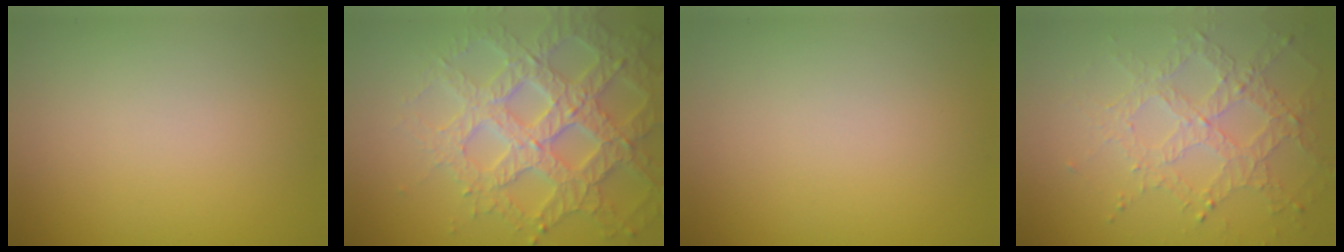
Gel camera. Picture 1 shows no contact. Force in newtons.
{"total": 6.9, "press": 6.7, "slide": 1.8}
{"total": 0.0}
{"total": 4.3, "press": 3.1, "slide": 2.9}